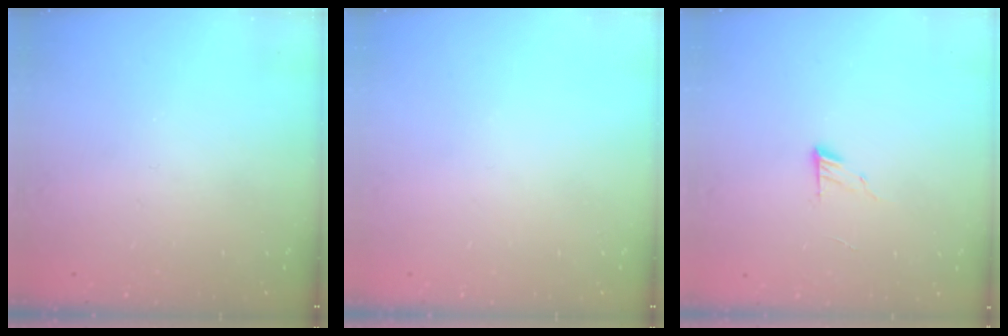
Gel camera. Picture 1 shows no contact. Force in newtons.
{"total": 0.0}
{"total": 6.2, "press": 6.2, "slide": 0.6}